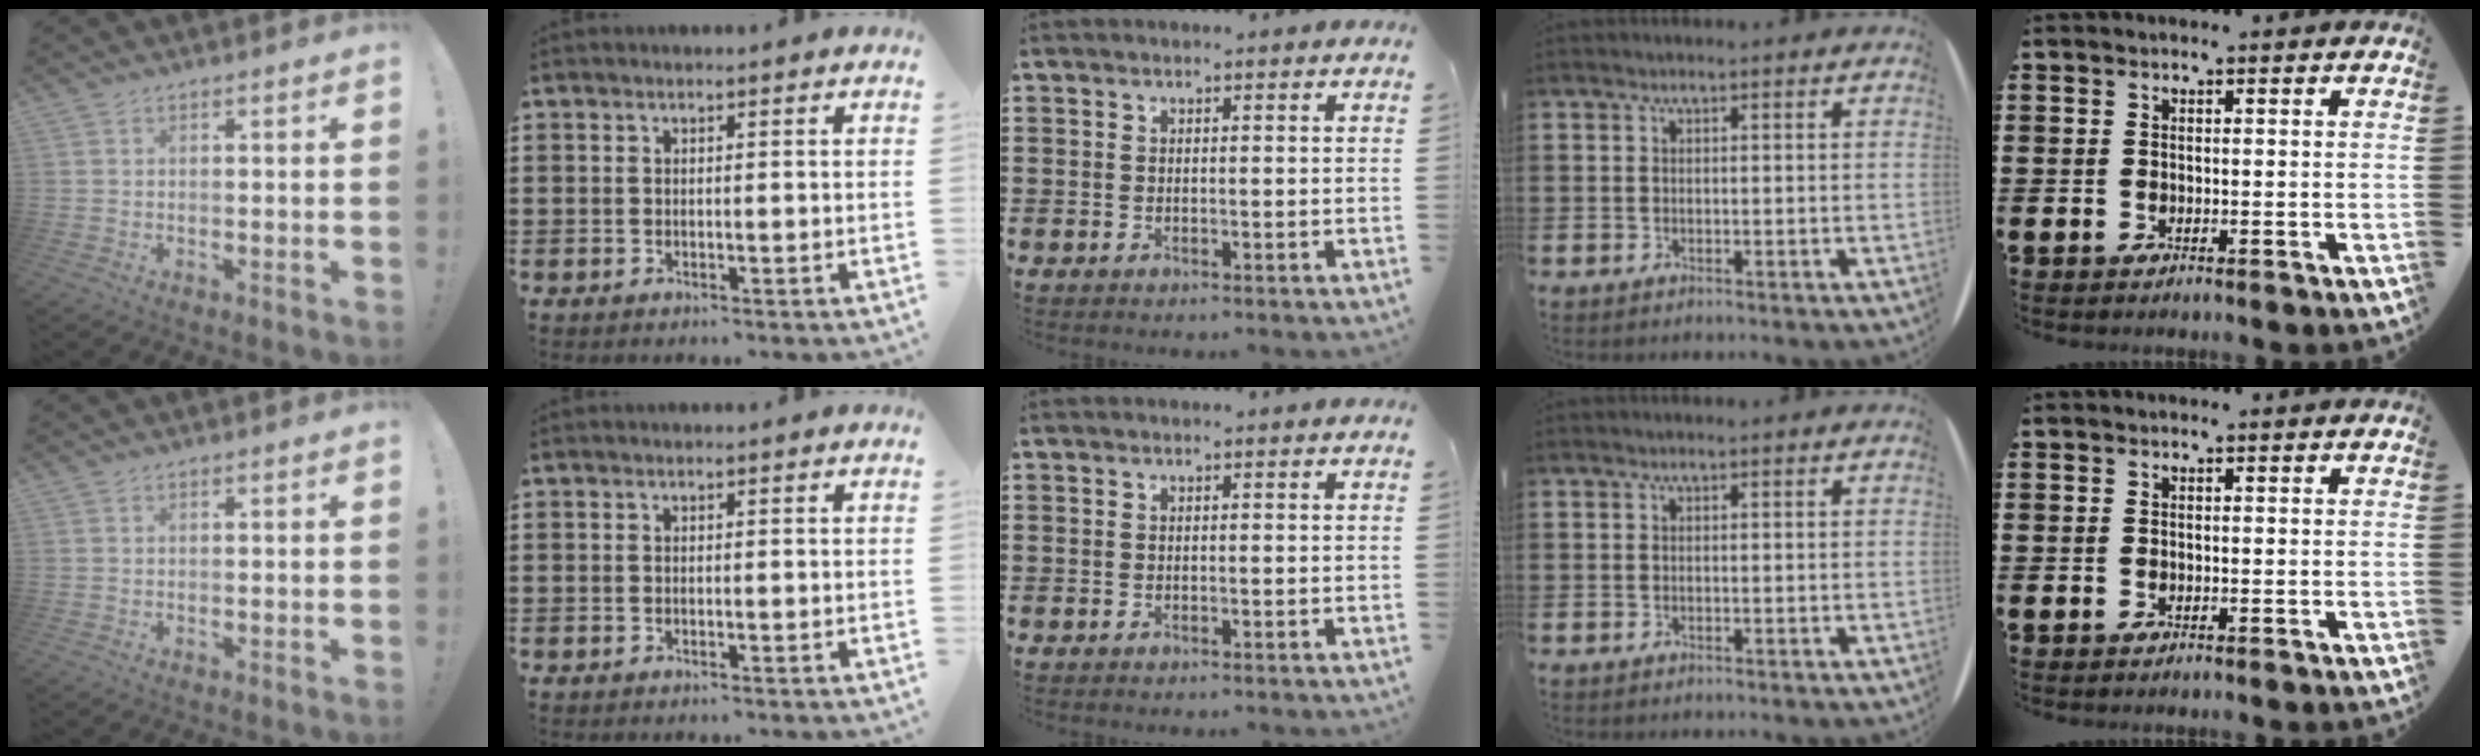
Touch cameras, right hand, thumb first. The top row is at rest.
{}